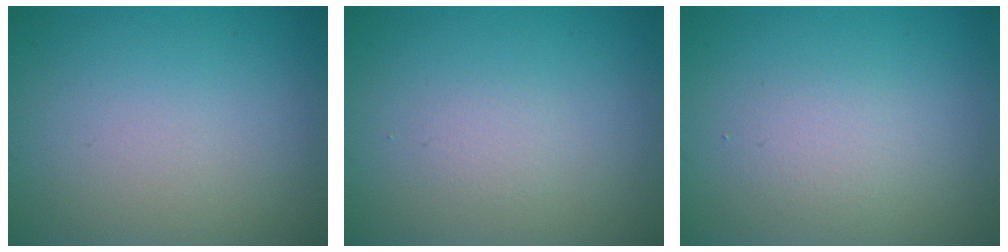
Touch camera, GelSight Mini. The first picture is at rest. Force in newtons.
{"total": 0.9, "press": 0.9, "slide": 0.1}
{"total": 1.7, "press": 1.7, "slide": 0.1}